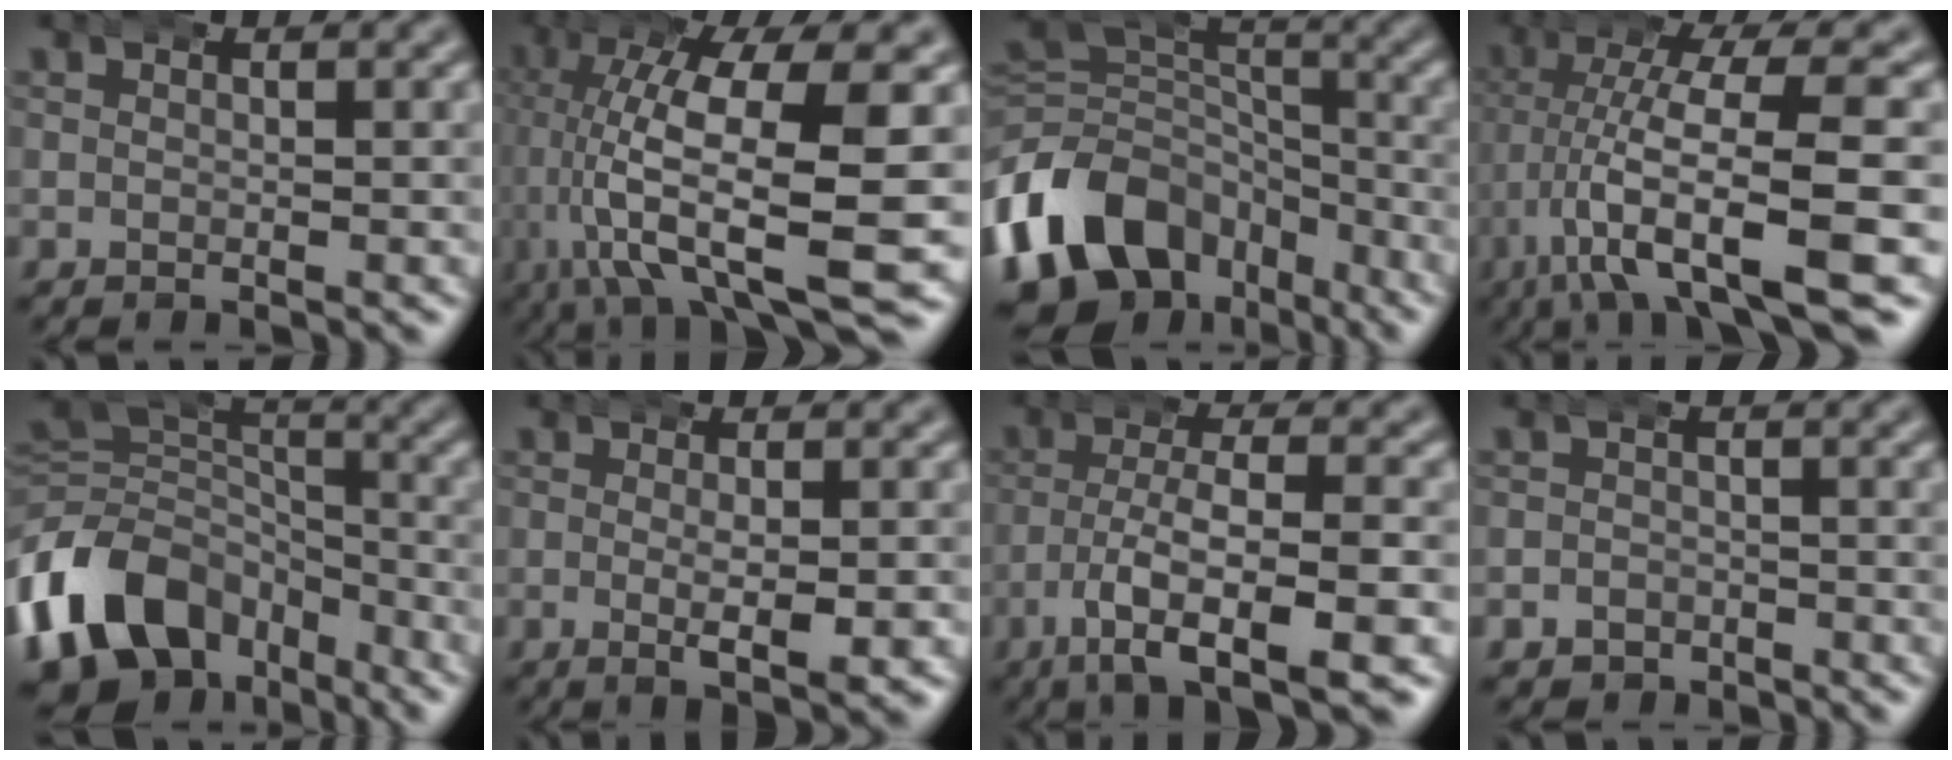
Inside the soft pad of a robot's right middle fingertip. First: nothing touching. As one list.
[{"total": 12.5, "force": [-3.1, 5.1, 10.9], "torque": [-0.195, -0.022, -0.036]}, {"total": 13.8, "force": [-4.2, 10.9, 7.3], "torque": [-0.147, -0.057, -0.060]}, {"total": 10.9, "force": [-4.2, 3.4, 9.4], "torque": [-0.176, -0.019, -0.054]}, {"total": 12.4, "force": [-4.2, 9.7, 6.4], "torque": [-0.129, -0.050, -0.062]}, {"total": 4.0, "force": [-0.8, 1.3, 3.7], "torque": [-0.059, -0.002, -0.013]}, {"total": 8.0, "force": [-4.3, 2.7, 6.2], "torque": [-0.118, -0.026, -0.057]}, {"total": 2.5, "force": [-1.5, 2.0, -0.1], "torque": [-0.002, -0.014, -0.022]}]